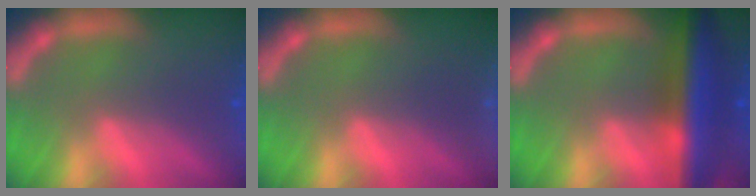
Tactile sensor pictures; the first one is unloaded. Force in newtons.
{"total": 6.5}
{"total": 9.0}